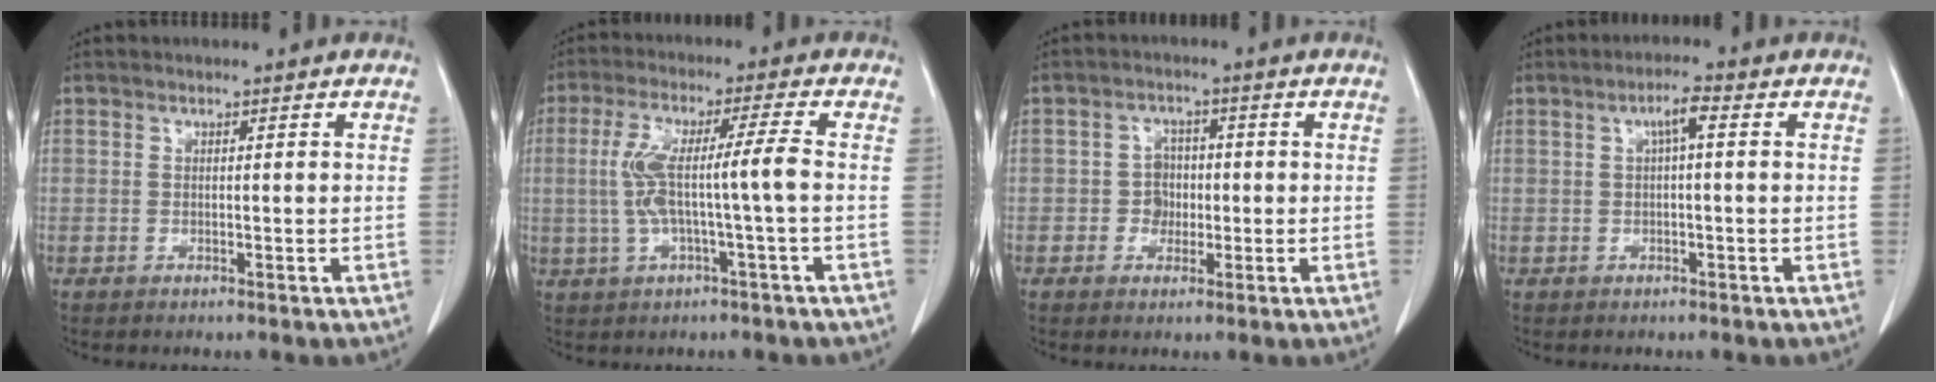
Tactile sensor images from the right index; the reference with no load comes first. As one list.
[{"total": 8.1, "force": [-0.6, -0.2, 8.1], "torque": [-0.165, 0.018, -0.009]}, {"total": 3.2, "force": [-0.6, 2.8, 1.2], "torque": [-0.014, 0.009, -0.009]}, {"total": 2.8, "force": [0.6, 0.3, 2.7], "torque": [-0.048, 0.007, 0.011]}]